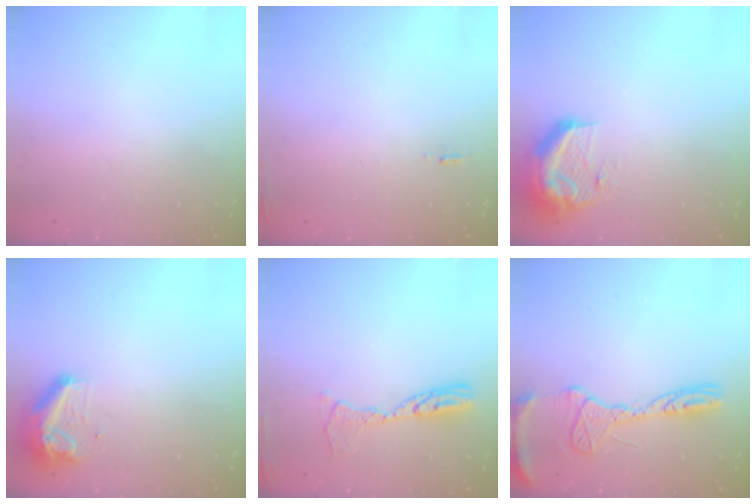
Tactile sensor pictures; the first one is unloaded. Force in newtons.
{"total": 5.6, "press": 5.3, "slide": 1.8}
{"total": 11.7, "press": 11.7, "slide": 1.3}
{"total": 9.6, "press": 9.5, "slide": 0.6}
{"total": 10.3, "press": 10.3, "slide": 1.0}
{"total": 14.7, "press": 14.6, "slide": 1.4}